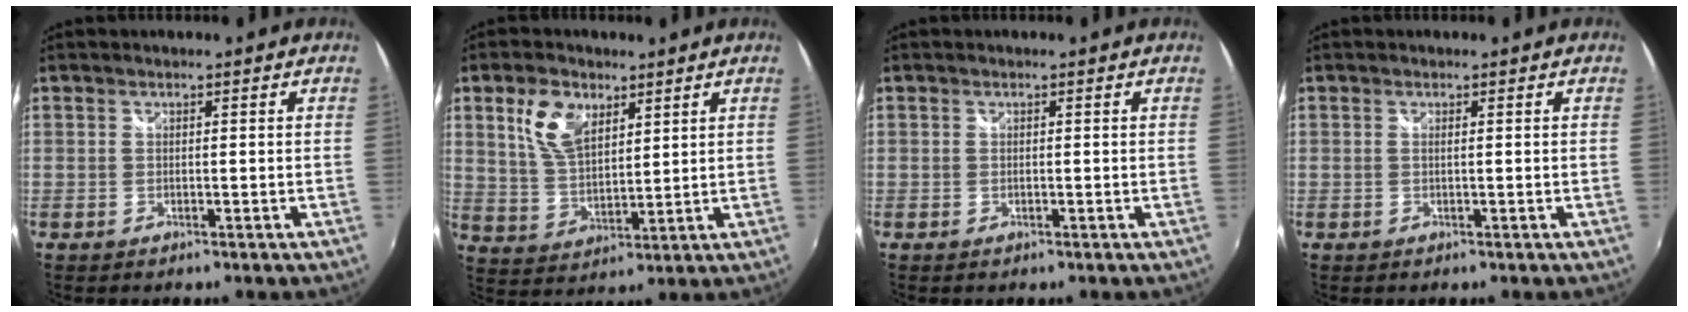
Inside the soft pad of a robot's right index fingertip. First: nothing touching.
{"total": 9.2, "force": [4.5, 5.2, 6.2], "torque": [-0.122, 0.010, 0.092]}
{"total": 0.0}
{"total": 0.6, "force": [0.0, -0.2, 0.6], "torque": [-0.009, 0.000, -0.002]}